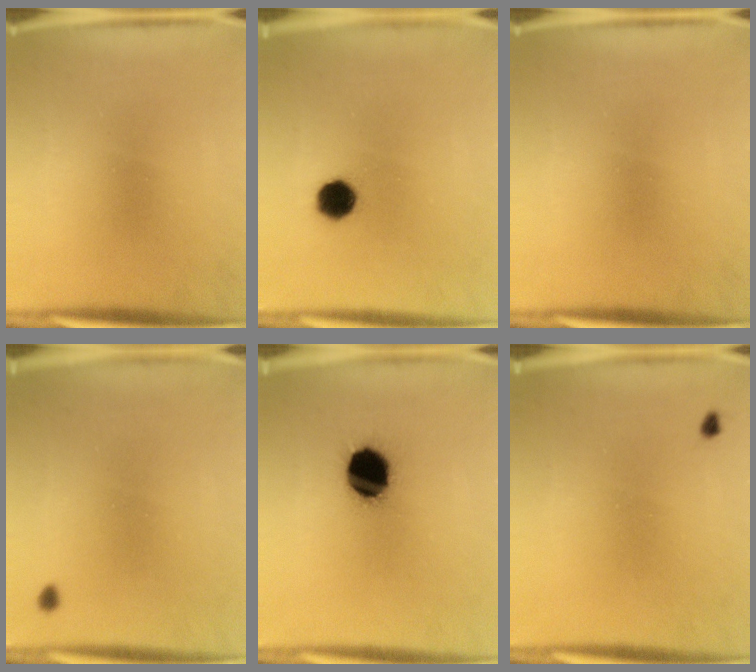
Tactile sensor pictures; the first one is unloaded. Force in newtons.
{"total": 6.2}
{"total": 0.0}
{"total": 0.8}
{"total": 14.7}
{"total": 0.7}